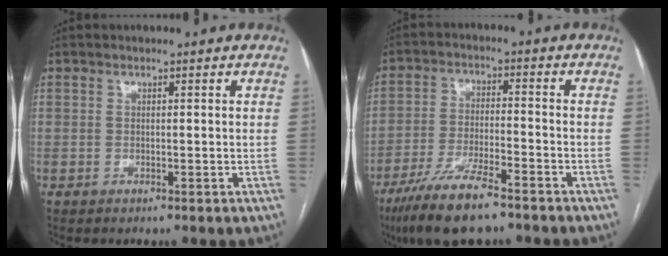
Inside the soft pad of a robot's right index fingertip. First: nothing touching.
{"total": 11.4, "force": [-8.2, 2.0, 7.6], "torque": [-0.143, -0.023, -0.144]}